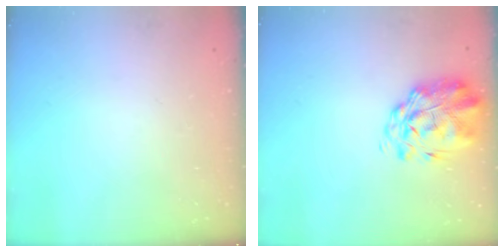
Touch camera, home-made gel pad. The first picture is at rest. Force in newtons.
{"total": 3.1, "press": 2.6, "slide": 1.7}